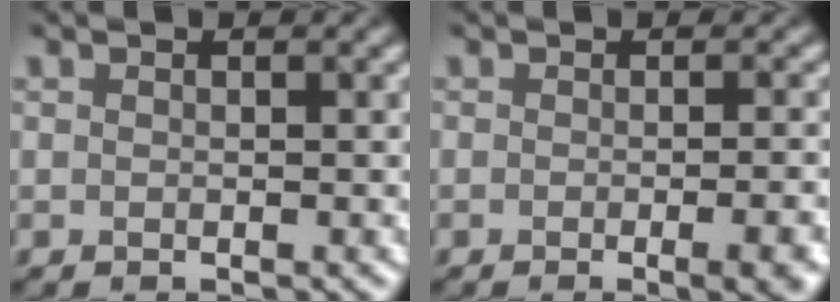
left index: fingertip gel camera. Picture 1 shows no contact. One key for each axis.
{"total": 5.6, "fx": -2.0, "fy": 2.1, "fz": 4.8, "tx": -0.034, "ty": 0.003, "tz": -0.016}